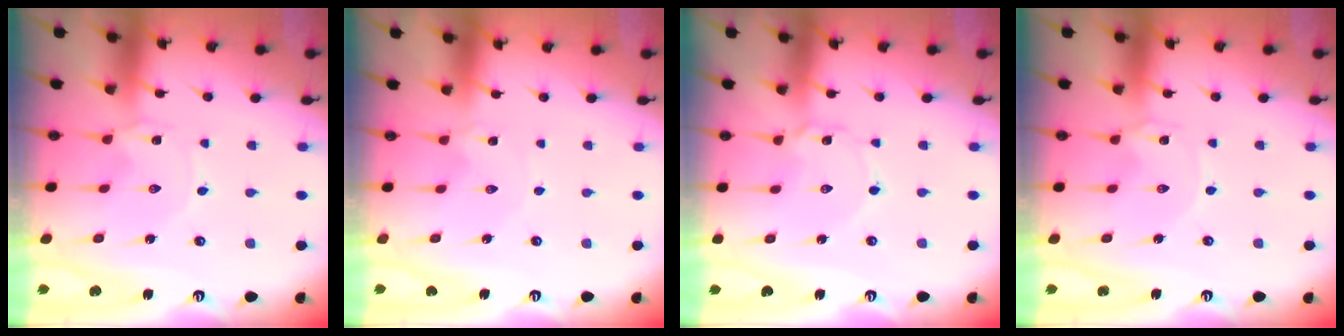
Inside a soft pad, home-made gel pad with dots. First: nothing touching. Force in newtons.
{"total": 0.0}
{"total": 1.7, "press": 1.7, "slide": 0.0}
{"total": 0.0}